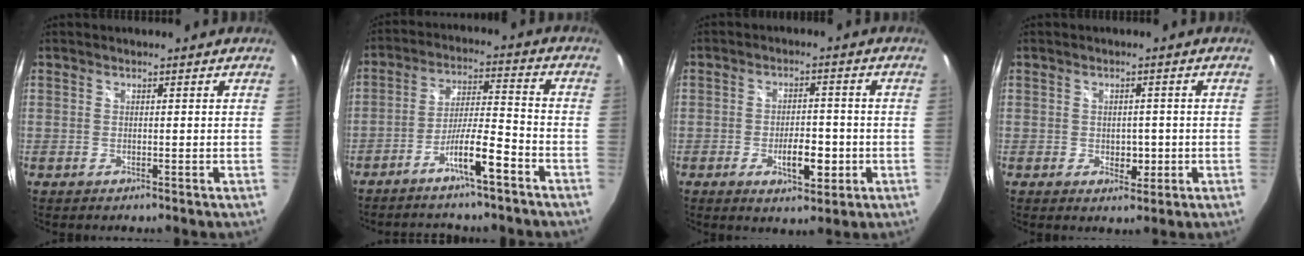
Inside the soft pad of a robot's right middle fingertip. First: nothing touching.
{"total": 7.7, "force": [-5.4, 0.5, 5.5], "torque": [-0.116, 0.009, -0.093]}
{"total": 6.7, "force": [-2.4, 2.8, 5.6], "torque": [-0.101, -0.002, -0.031]}
{"total": 3.2, "force": [-0.8, 2.3, 2.0], "torque": [-0.033, -0.002, -0.008]}